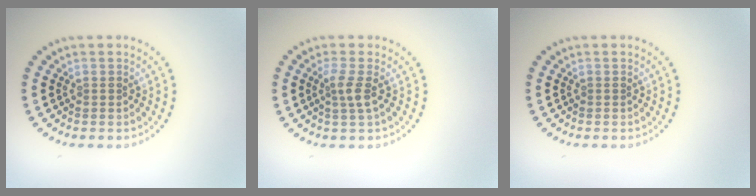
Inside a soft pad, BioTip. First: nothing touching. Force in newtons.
{"total": 1.9, "press": 1.4, "slide": 1.4}
{"total": 0.0}